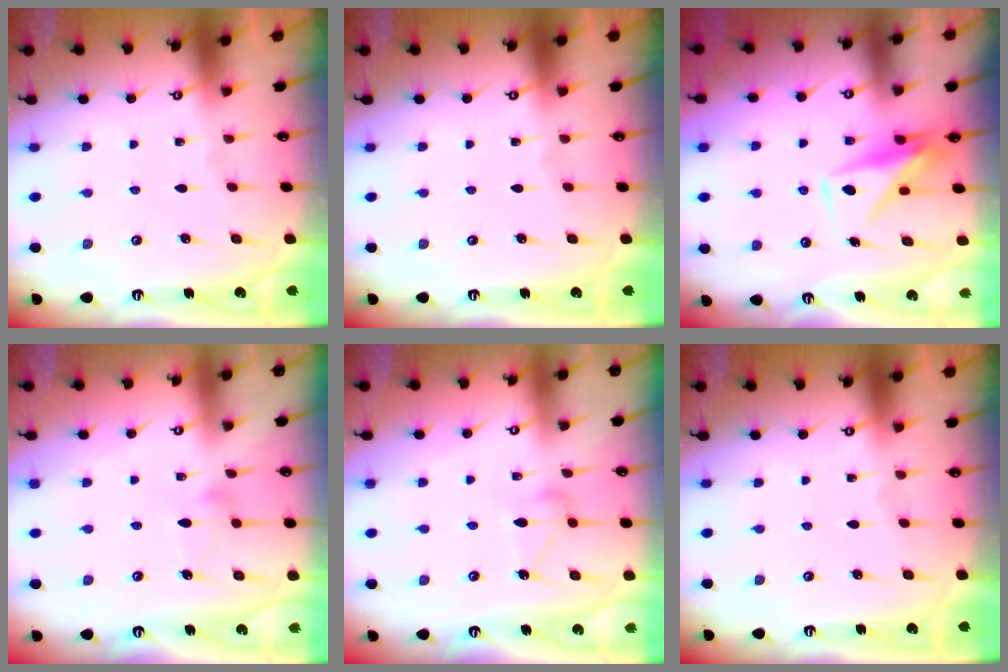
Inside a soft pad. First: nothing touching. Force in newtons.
{"total": 0.0}
{"total": 8.6, "press": 8.6, "slide": 0.9}
{"total": 7.1, "press": 7.1, "slide": 0.3}
{"total": 9.9, "press": 9.9, "slide": 0.4}
{"total": 0.0}